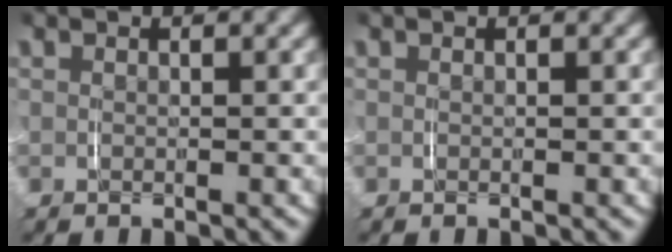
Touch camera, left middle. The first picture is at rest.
{"total": 0.0}